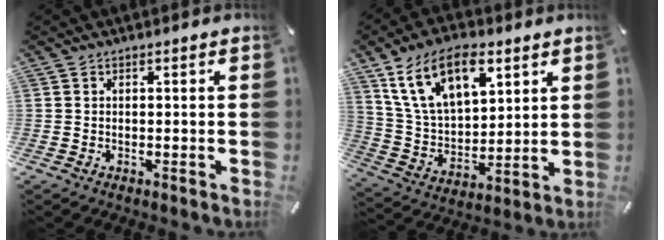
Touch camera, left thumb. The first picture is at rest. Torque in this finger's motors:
{"motor_torque": [2.51, 2.50, 1.44, -1.33, 0.55]}